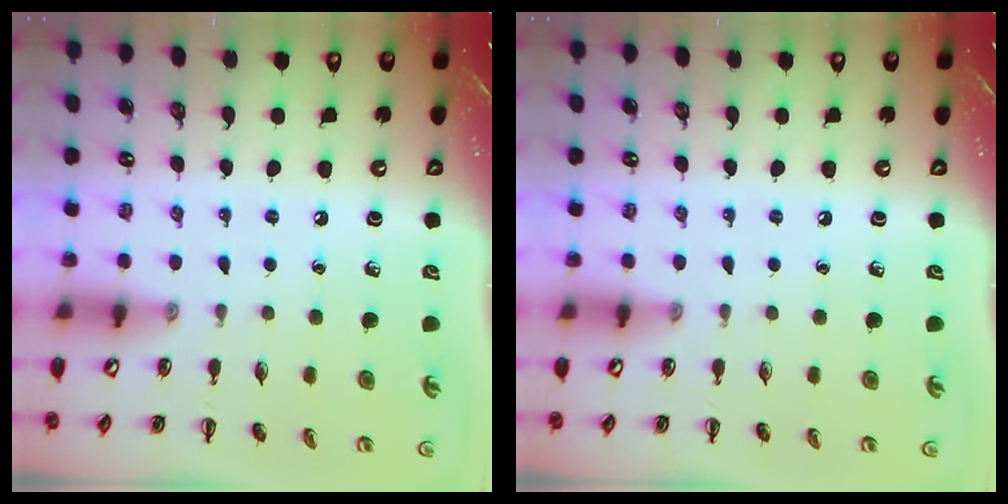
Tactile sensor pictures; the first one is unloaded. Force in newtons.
{"total": 0.0}